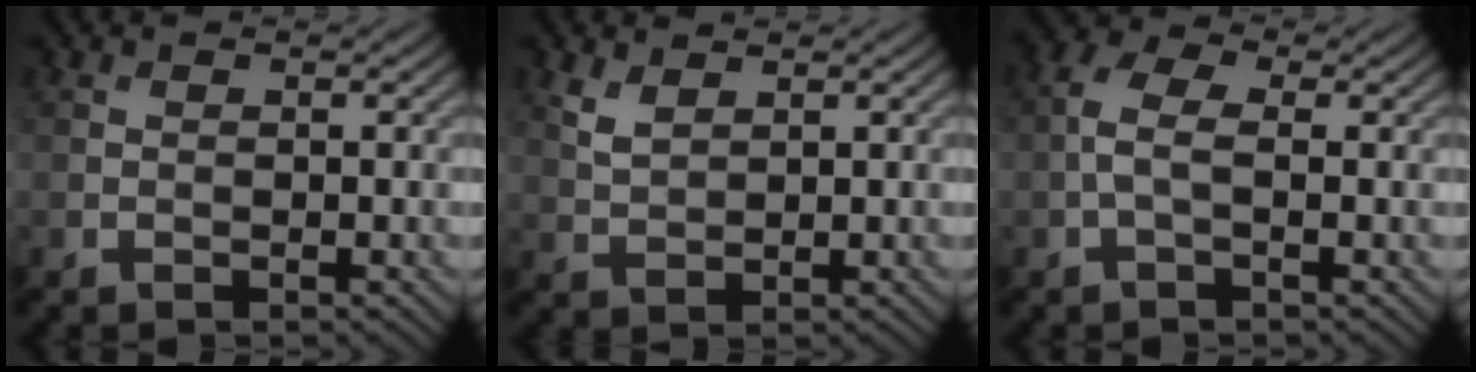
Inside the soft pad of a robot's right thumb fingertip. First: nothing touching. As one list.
[{"total": 2.6, "force": [1.7, 1.2, 1.5], "torque": [-0.045, 0.000, 0.041]}, {"total": 3.4, "force": [-0.5, 1.6, 3.0], "torque": [-0.073, 0.010, -0.017]}]